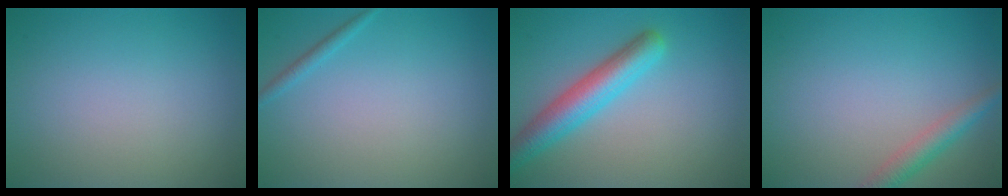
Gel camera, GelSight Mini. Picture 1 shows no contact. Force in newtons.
{"total": 0.9, "press": 0.9, "slide": 0.1}
{"total": 4.6, "press": 4.6, "slide": 0.2}
{"total": 2.4, "press": 2.4, "slide": 0.1}